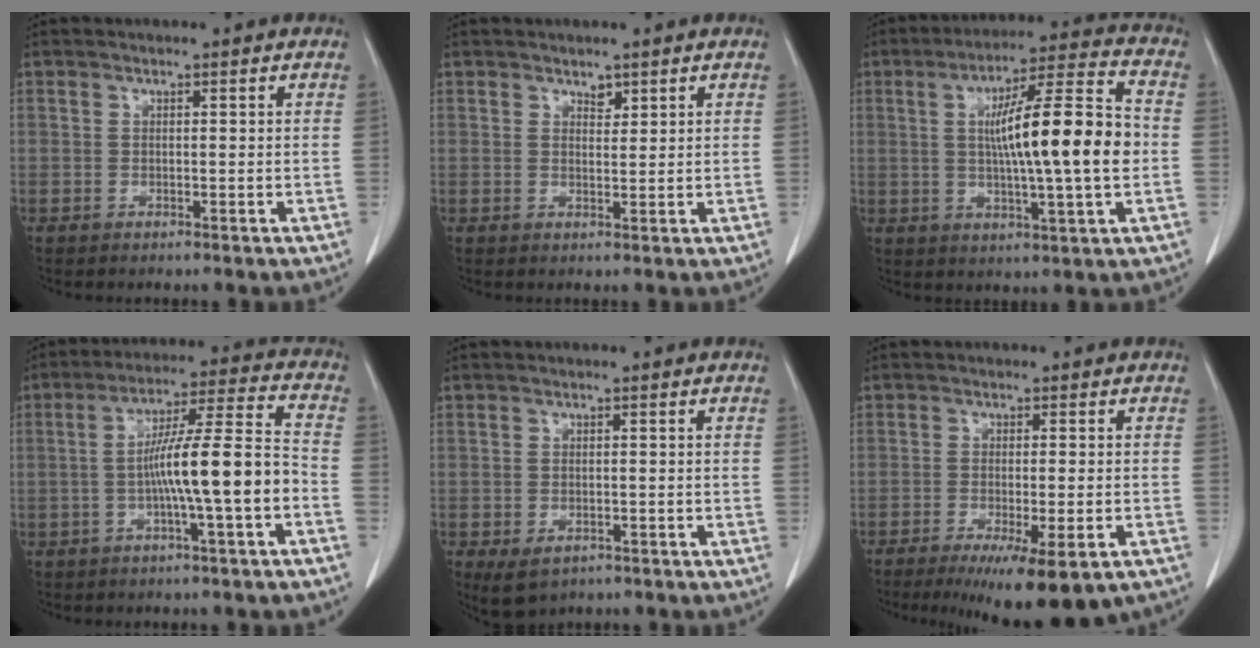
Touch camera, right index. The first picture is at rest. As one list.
[{"total": 1.4, "force": [1.1, 0.7, 0.5], "torque": [-0.006, -0.005, 0.017]}, {"total": 16.0, "force": [0.0, 0.8, 16.0], "torque": [-0.257, 0.012, -0.003]}, {"total": 12.2, "force": [-2.9, -0.3, 11.8], "torque": [-0.206, 0.019, -0.051]}, {"total": 4.0, "force": [-2.2, 2.5, 2.3], "torque": [-0.042, -0.007, -0.023]}, {"total": 12.9, "force": [-8.9, 2.3, 9.1], "torque": [-0.106, -0.022, -0.128]}]